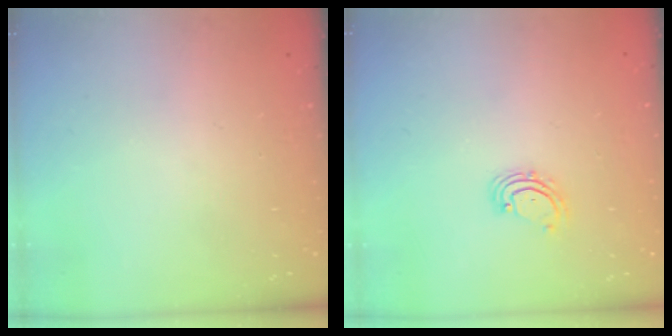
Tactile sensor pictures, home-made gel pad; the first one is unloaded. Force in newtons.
{"total": 2.8, "press": 2.8, "slide": 0.2}